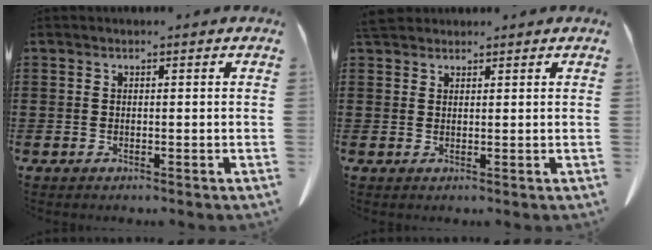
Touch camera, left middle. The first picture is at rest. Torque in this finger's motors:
{"motor_torque": [0.18, 0.05, 0.08, 0.05]}